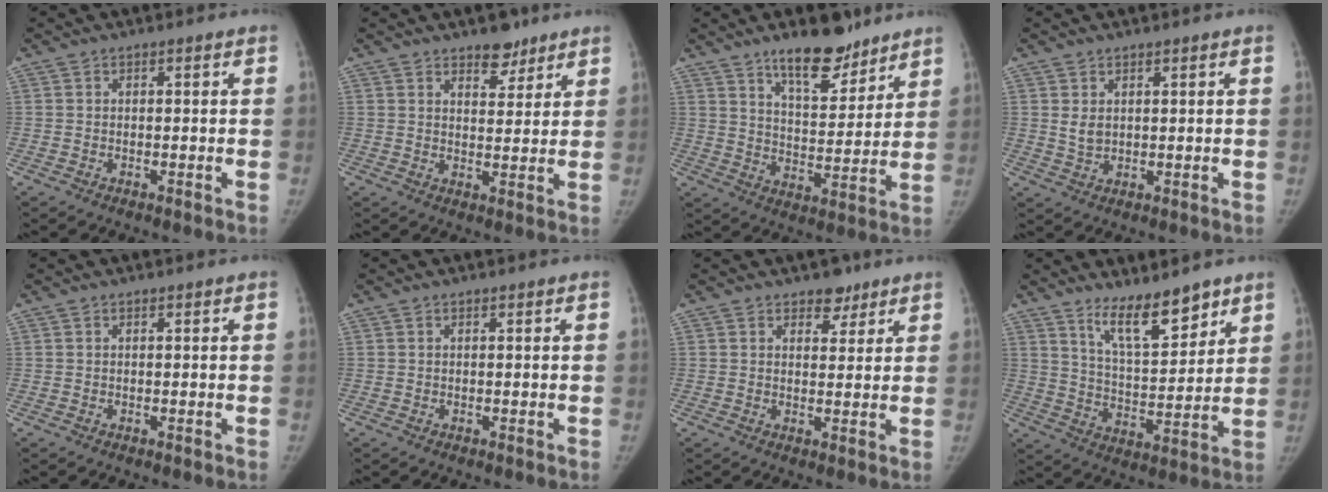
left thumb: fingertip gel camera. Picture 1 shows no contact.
{"total": 5.4, "force": [4.0, 2.7, 2.4], "torque": [-0.009, -0.027, 0.063]}
{"total": 12.4, "force": [9.3, 4.7, 6.7], "torque": [-0.073, -0.067, 0.154]}
{"total": 2.6, "force": [1.2, 1.7, 1.6], "torque": [-0.023, -0.013, 0.029]}
{"total": 0.0}
{"total": 0.0}
{"total": 3.9, "force": [2.8, 2.3, 1.5], "torque": [0.004, -0.017, 0.042]}
{"total": 11.4, "force": [8.4, 3.6, 6.8], "torque": [-0.089, -0.068, 0.154]}